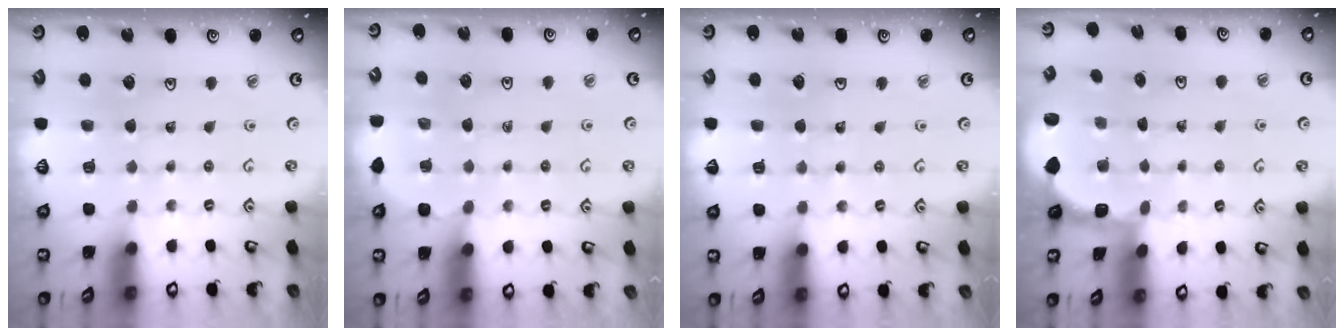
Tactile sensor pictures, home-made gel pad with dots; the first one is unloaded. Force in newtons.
{"total": 5.9, "press": 5.8, "slide": 1.1}
{"total": 2.4, "press": 2.4, "slide": 0.3}
{"total": 1.9, "press": 1.8, "slide": 0.7}